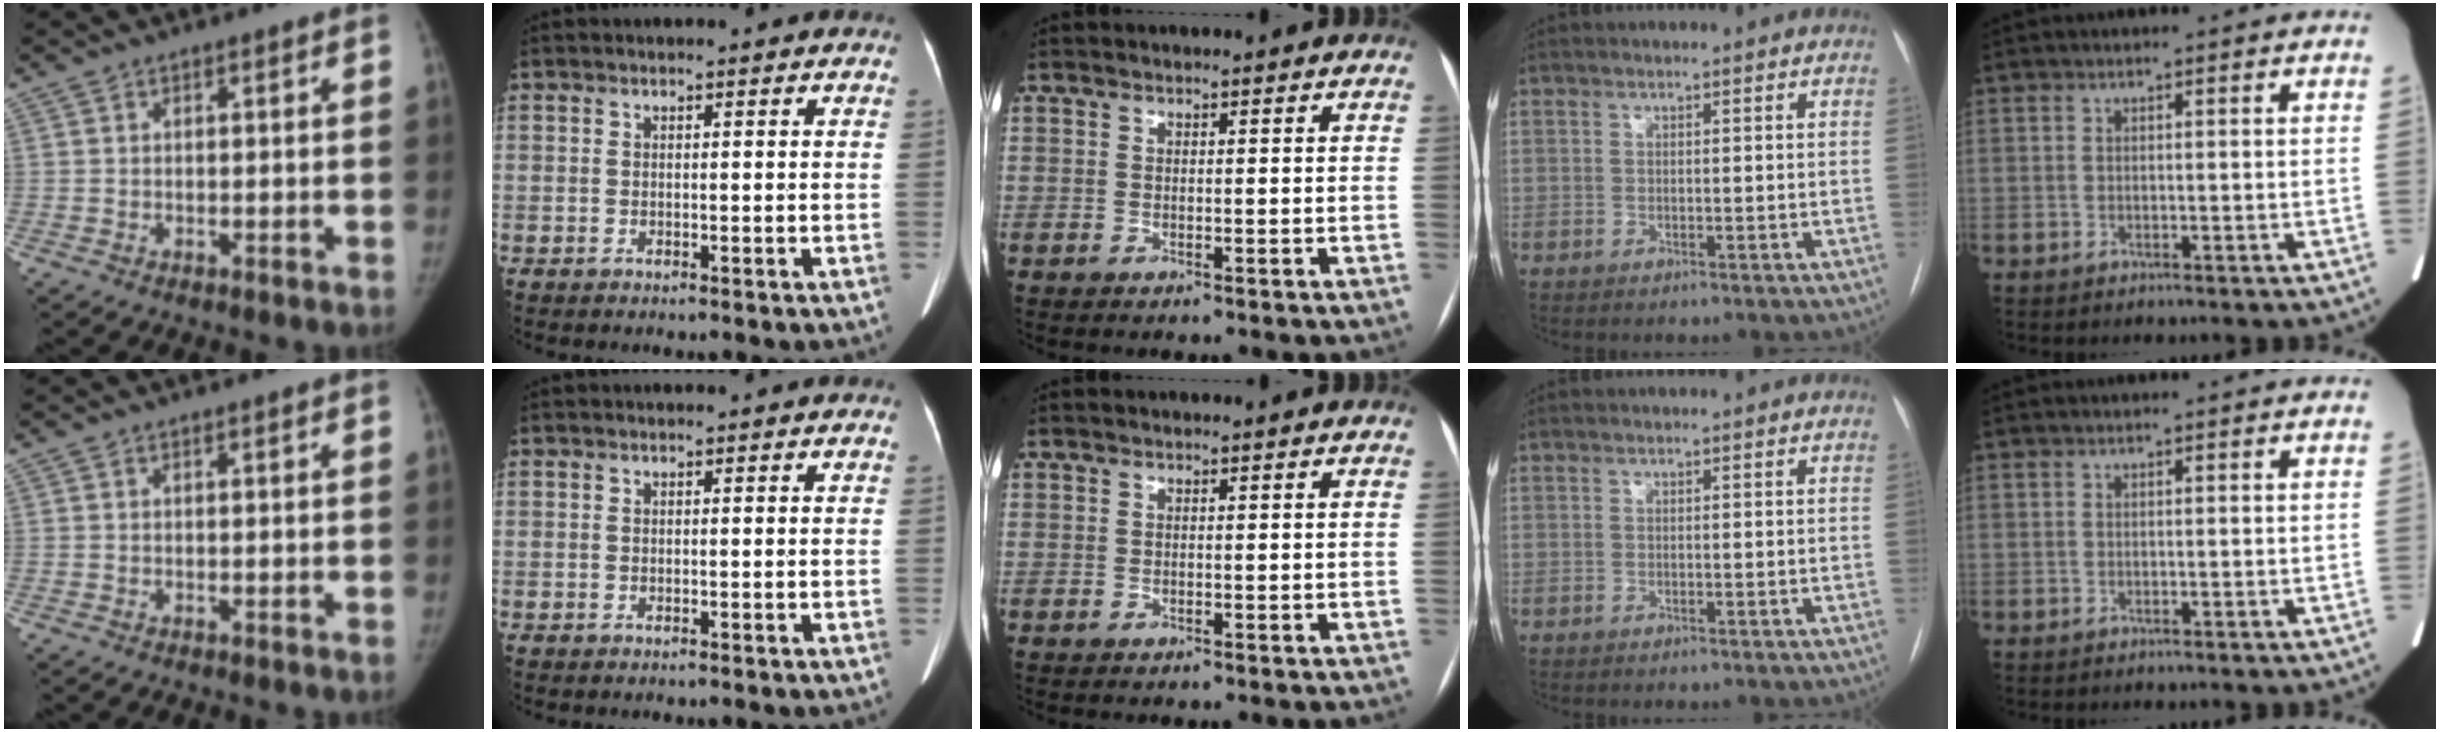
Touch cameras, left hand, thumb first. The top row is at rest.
{}